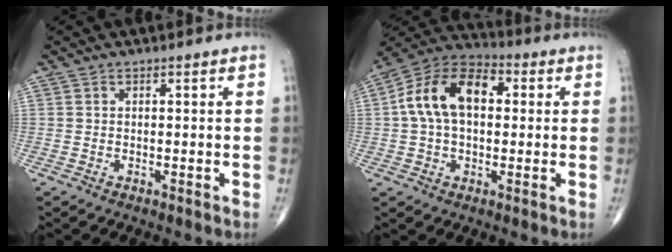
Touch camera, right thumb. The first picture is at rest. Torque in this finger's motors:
{"motor_torque": [0.18, 0.21, 0.39, -0.21, 0.20]}